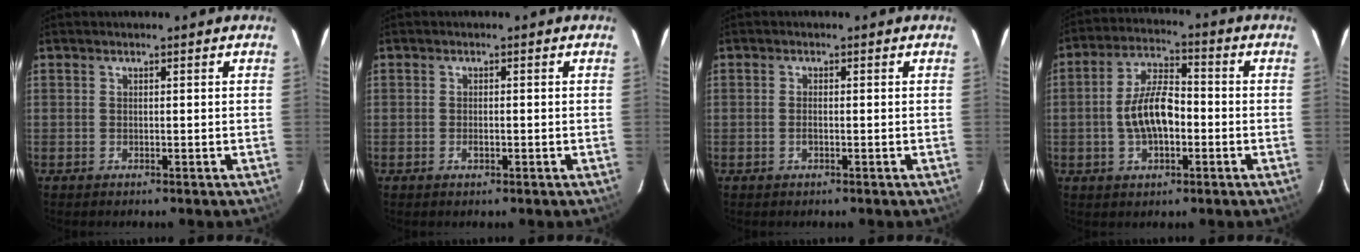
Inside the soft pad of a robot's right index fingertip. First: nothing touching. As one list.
[{"total": 1.5, "force": [-0.5, 0.8, 1.1], "torque": [-0.019, 0.001, -0.009]}, {"total": 1.4, "force": [-0.4, 0.5, 1.2], "torque": [-0.024, 0.000, -0.007]}, {"total": 9.9, "force": [-1.7, 4.6, 8.6], "torque": [-0.168, 0.012, -0.028]}]